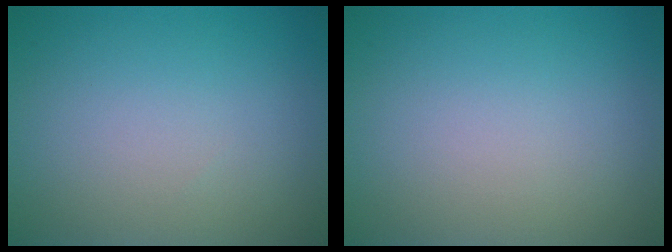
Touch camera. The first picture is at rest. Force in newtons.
{"total": 0.0}